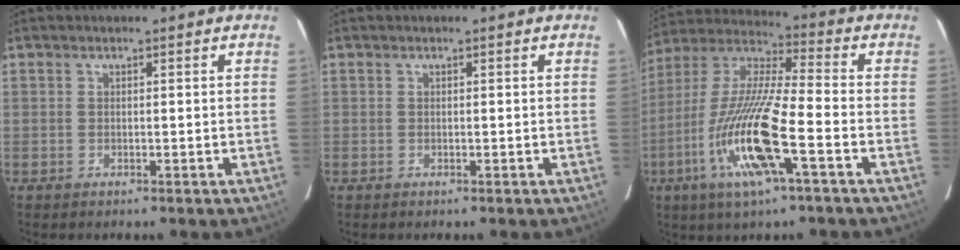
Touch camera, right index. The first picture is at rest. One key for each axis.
{"total": 0.0}
{"total": 16.7, "fx": -5.9, "fy": 1.7, "fz": 15.5, "tx": -0.323, "ty": -0.012, "tz": -0.113}